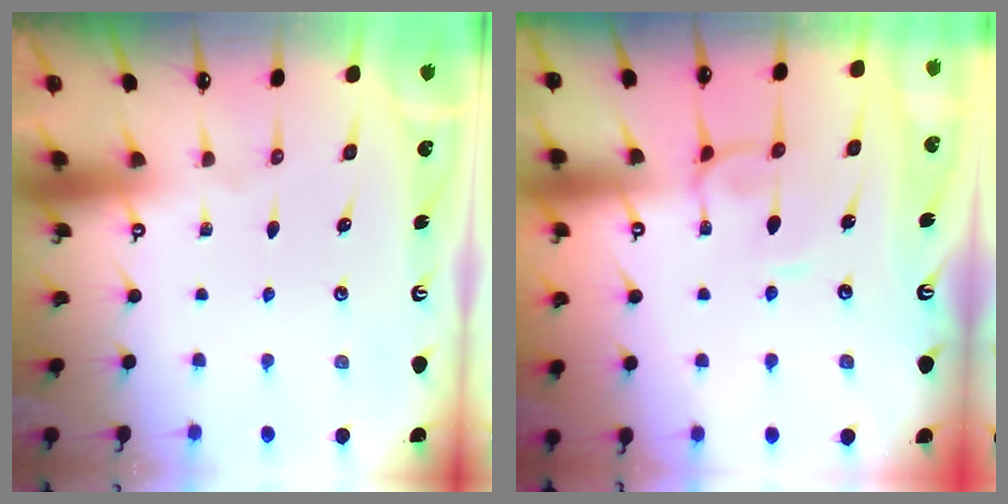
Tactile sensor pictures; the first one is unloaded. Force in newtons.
{"total": 2.3, "press": 2.3, "slide": 0.4}